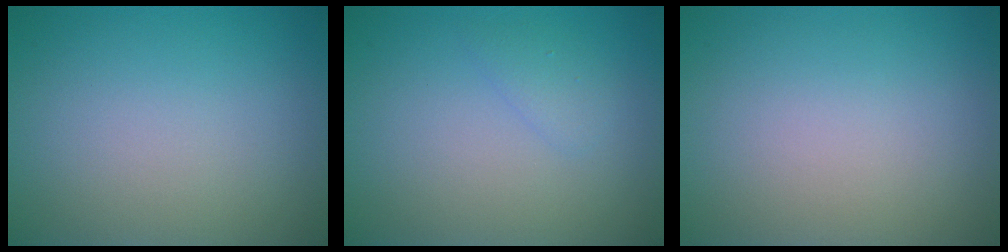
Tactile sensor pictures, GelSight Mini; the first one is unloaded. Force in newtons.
{"total": 1.1, "press": 1.1, "slide": 0.0}
{"total": 0.0}